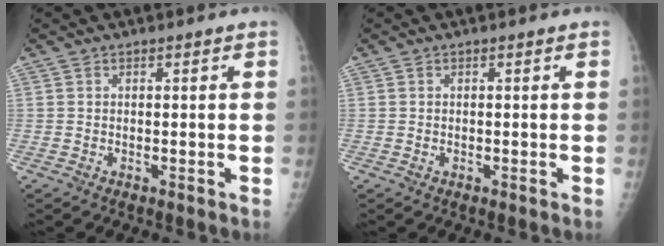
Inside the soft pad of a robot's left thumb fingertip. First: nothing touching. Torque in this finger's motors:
{"motor_torque": [-0.59, -0.08, 0.04, -0.04, 0.00]}